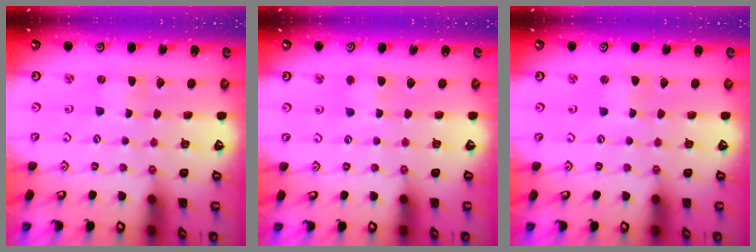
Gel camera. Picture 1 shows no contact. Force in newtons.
{"total": 3.9, "press": 3.8, "slide": 0.4}
{"total": 1.3, "press": 1.3, "slide": 0.1}